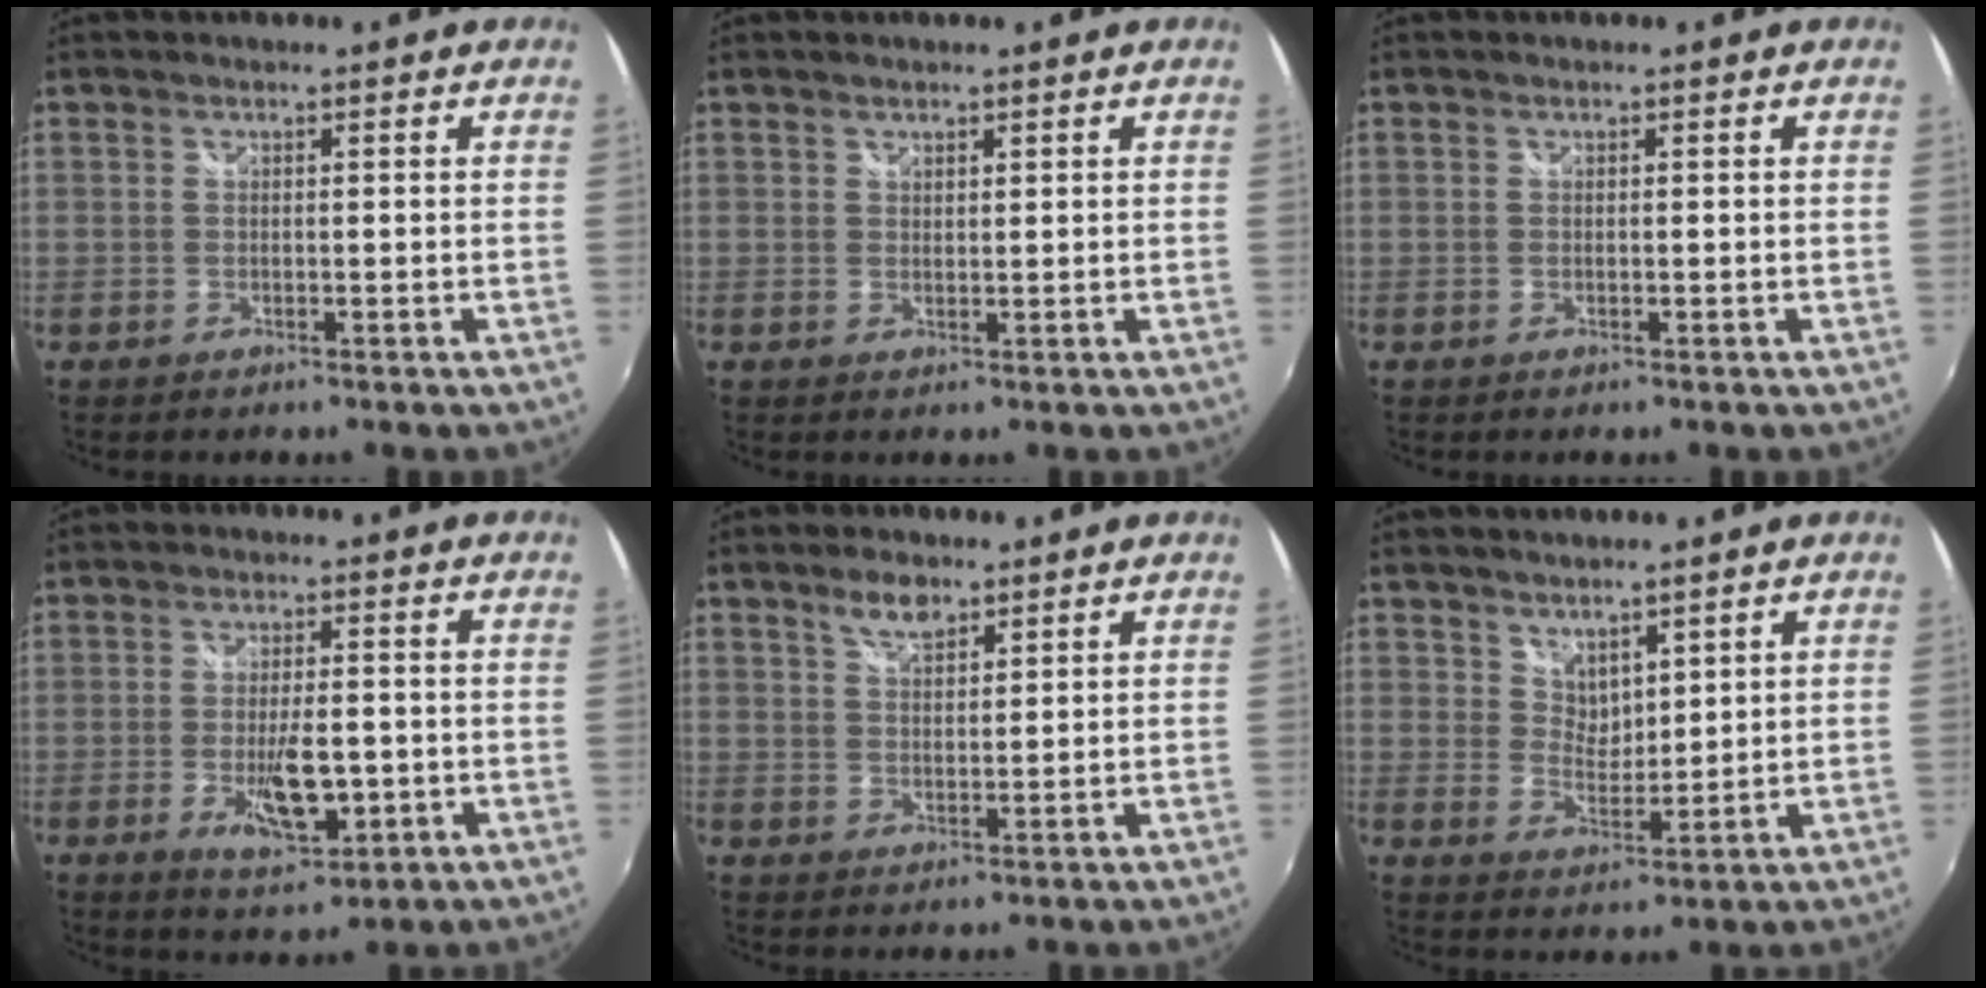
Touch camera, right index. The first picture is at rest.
{"total": 0.9, "force": [0.8, 0.3, 0.1], "torque": [0.000, 0.000, 0.015]}
{"total": 0.0}
{"total": 8.6, "force": [-2.3, 3.2, 7.6], "torque": [-0.140, -0.014, -0.035]}
{"total": 4.0, "force": [2.9, 1.7, 2.2], "torque": [-0.036, 0.005, 0.053]}
{"total": 4.2, "force": [3.5, 2.1, 1.1], "torque": [-0.010, -0.003, 0.067]}